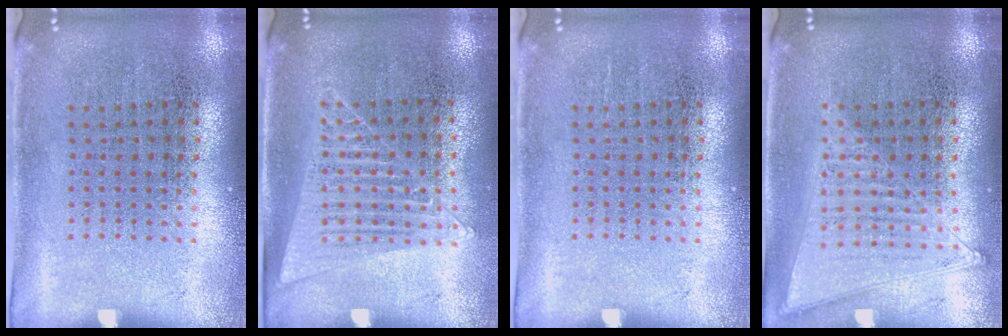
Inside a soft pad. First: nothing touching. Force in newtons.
{"total": 1.4, "press": 1.3, "slide": 0.4}
{"total": 0.0}
{"total": 1.1, "press": 1.1, "slide": 0.1}